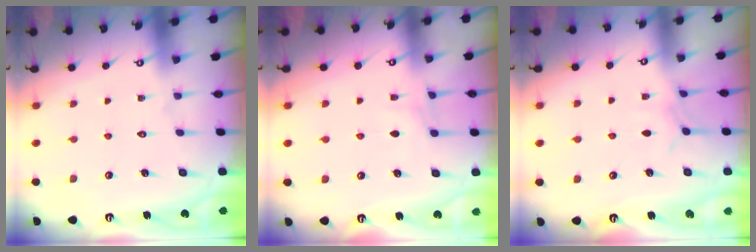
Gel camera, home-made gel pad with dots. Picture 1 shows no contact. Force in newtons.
{"total": 4.8, "press": 4.8, "slide": 0.4}
{"total": 3.9, "press": 3.9, "slide": 0.2}